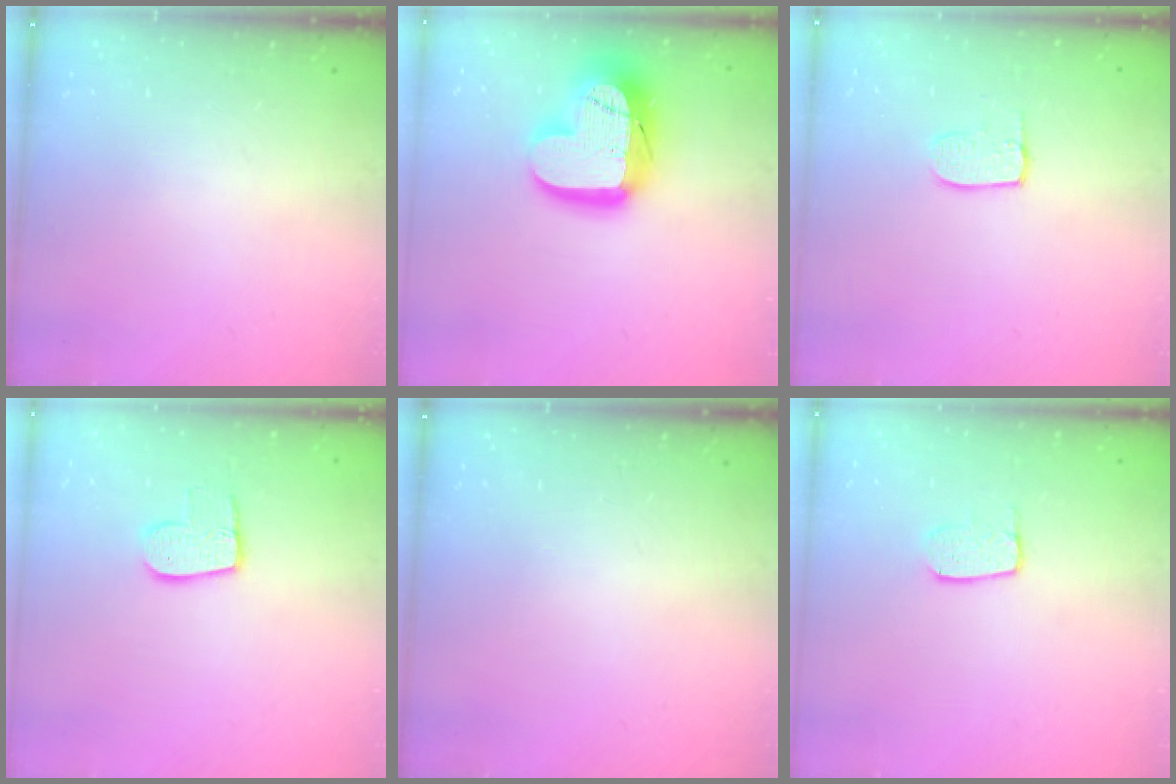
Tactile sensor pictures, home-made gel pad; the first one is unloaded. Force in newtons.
{"total": 20.6, "press": 20.6, "slide": 1.5}
{"total": 6.5, "press": 6.5, "slide": 0.6}
{"total": 8.9, "press": 8.8, "slide": 0.5}
{"total": 0.0}
{"total": 5.5, "press": 5.5, "slide": 0.3}